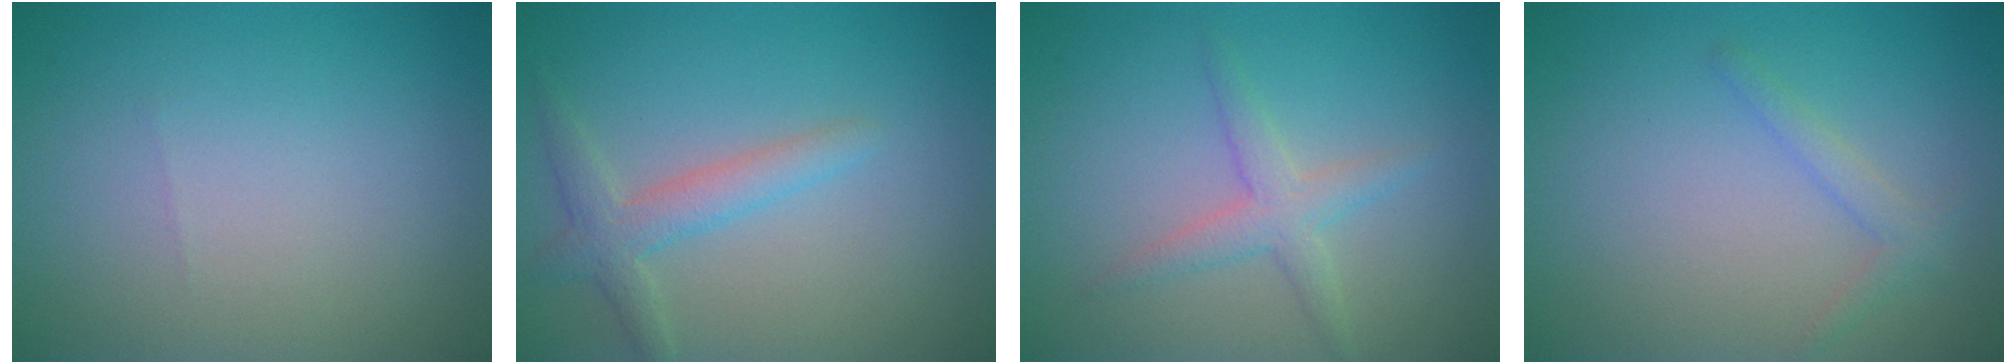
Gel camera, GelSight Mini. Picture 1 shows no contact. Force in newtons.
{"total": 2.7, "press": 2.7, "slide": 0.3}
{"total": 2.3, "press": 2.3, "slide": 0.1}
{"total": 1.4, "press": 1.4, "slide": 0.1}